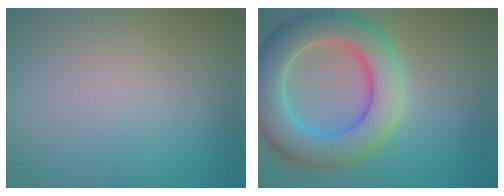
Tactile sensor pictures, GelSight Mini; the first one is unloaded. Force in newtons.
{"total": 8.5, "press": 8.5, "slide": 0.4}